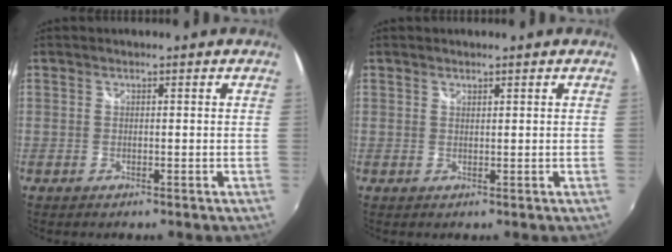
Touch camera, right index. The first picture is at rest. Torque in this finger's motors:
{"motor_torque": [-0.07, 0.10, -0.03, -0.01]}